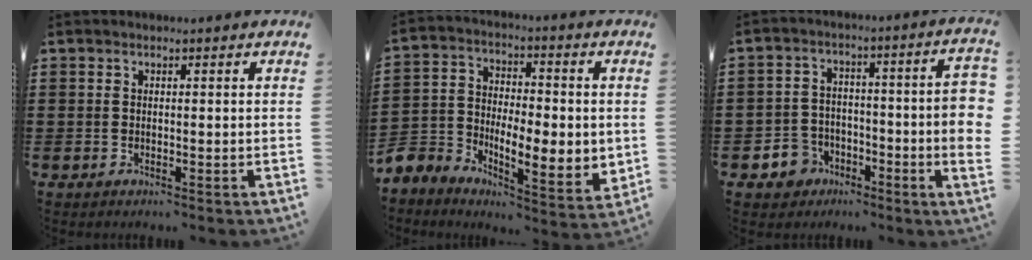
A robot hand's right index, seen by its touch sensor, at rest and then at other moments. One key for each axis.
{"total": 6.4, "fx": -1.3, "fy": 4.6, "fz": 4.2, "tx": -0.103, "ty": -0.020, "tz": -0.024}
{"total": 6.2, "fx": -3.3, "fy": 3.4, "fz": 4.0, "tx": -0.082, "ty": 0.014, "tz": -0.064}